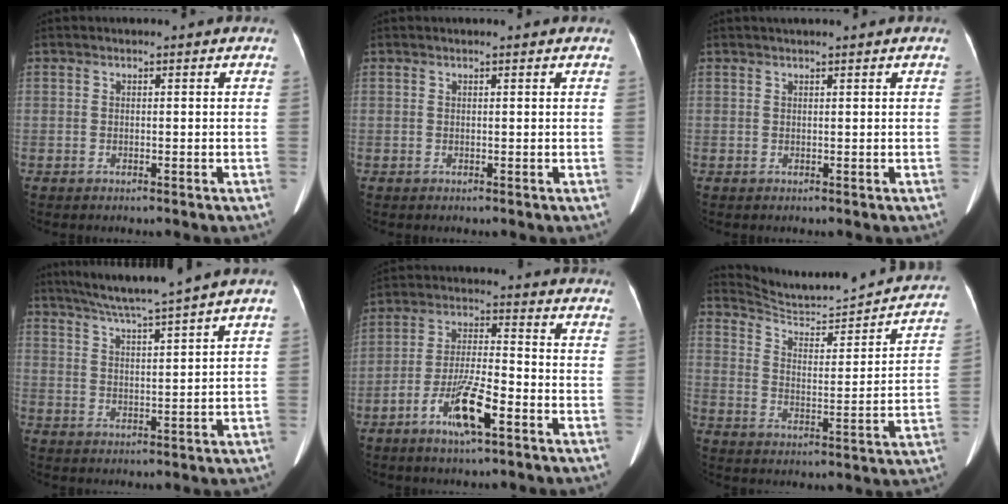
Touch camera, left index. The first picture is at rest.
{"total": 0.8, "force": [0.8, 0.0, 0.3], "torque": [-0.005, 0.010, 0.011]}
{"total": 1.7, "force": [1.4, -0.1, 1.0], "torque": [-0.011, 0.020, 0.028]}
{"total": 9.0, "force": [7.4, -1.9, 4.7], "torque": [-0.079, 0.006, 0.123]}
{"total": 9.5, "force": [-4.8, 1.7, 8.0], "torque": [-0.160, -0.002, -0.087]}
{"total": 20.9, "force": [19.8, 2.1, 6.5], "torque": [-0.099, -0.043, 0.265]}